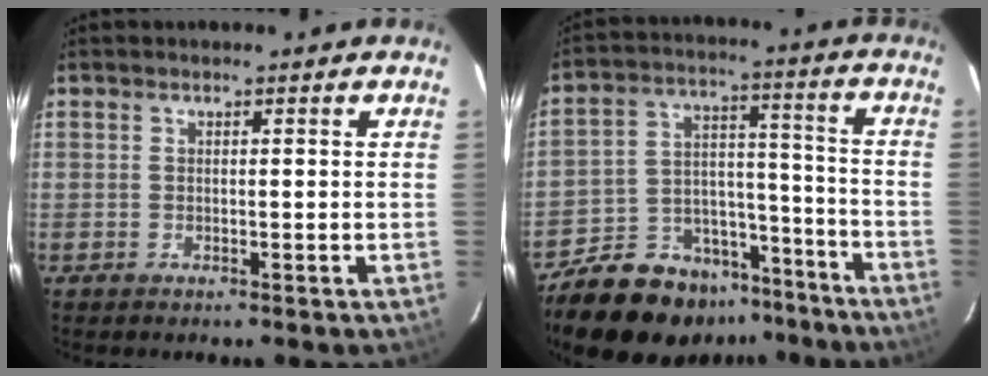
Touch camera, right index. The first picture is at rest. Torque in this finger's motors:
{"motor_torque": [0.42, -0.83, -0.10, -0.21]}